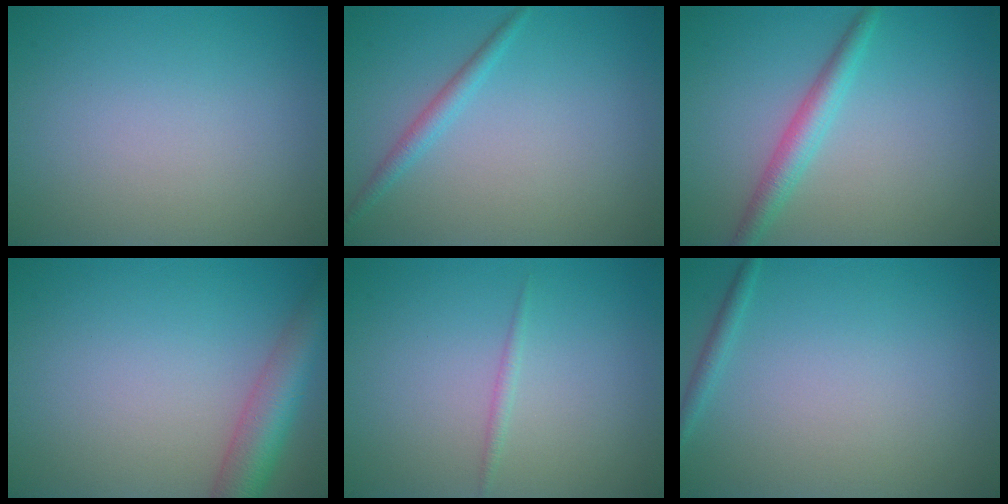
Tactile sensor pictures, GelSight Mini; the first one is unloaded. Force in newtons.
{"total": 1.5, "press": 1.5, "slide": 0.1}
{"total": 2.7, "press": 2.7, "slide": 0.1}
{"total": 5.0, "press": 5.0, "slide": 0.2}
{"total": 0.7, "press": 0.7, "slide": 0.0}
{"total": 1.0, "press": 1.0, "slide": 0.0}